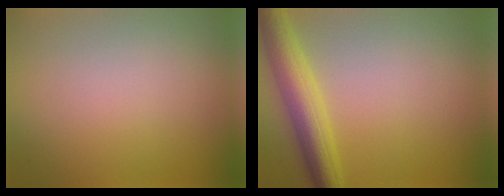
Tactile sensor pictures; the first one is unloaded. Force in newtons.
{"total": 5.5, "press": 5.5, "slide": 0.2}